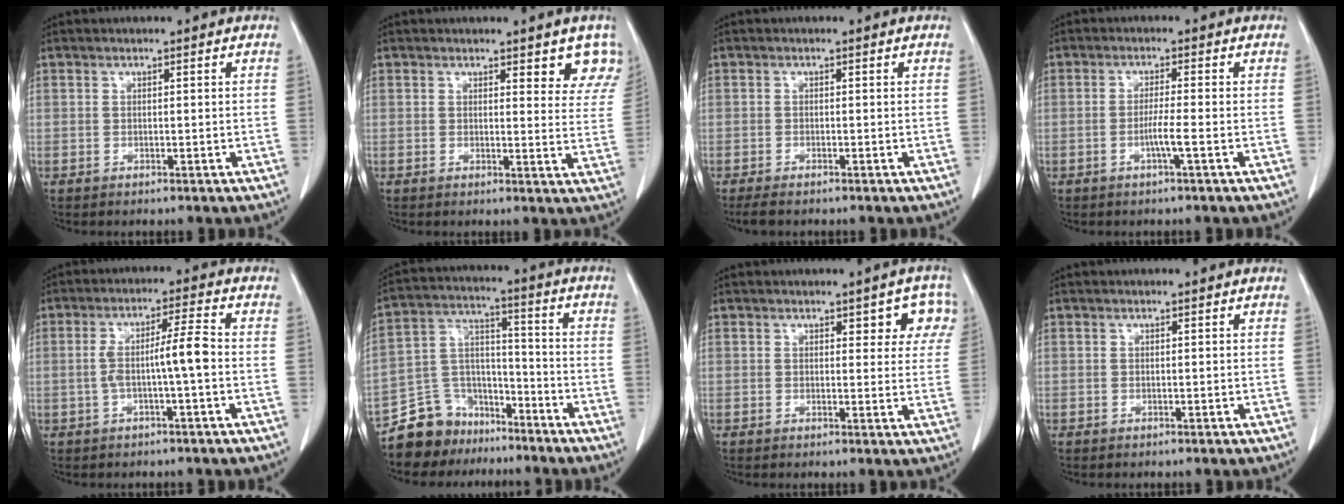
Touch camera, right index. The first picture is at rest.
{"total": 6.5, "force": [5.3, 2.0, 3.2], "torque": [-0.016, -0.020, 0.044]}
{"total": 2.4, "force": [-2.0, 0.2, 1.2], "torque": [-0.020, -0.007, -0.032]}
{"total": 2.8, "force": [-1.1, -0.6, 2.6], "torque": [-0.048, -0.003, -0.022]}
{"total": 6.0, "force": [-1.0, 0.0, 5.9], "torque": [-0.110, 0.018, -0.015]}
{"total": 10.5, "force": [-8.5, 6.1, 1.1], "torque": [-0.030, 0.051, -0.153]}
{"total": 5.0, "force": [2.6, 2.3, 3.6], "torque": [-0.019, 0.006, 0.024]}
{"total": 0.0}